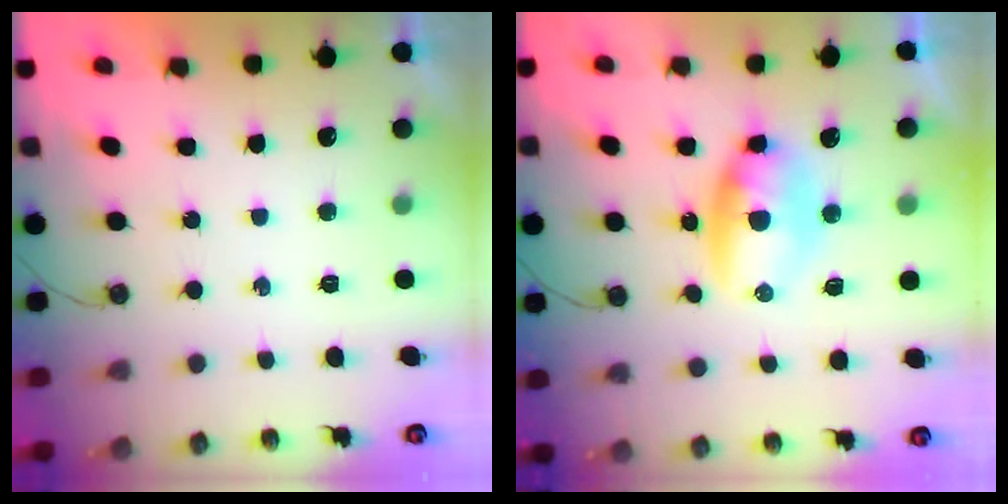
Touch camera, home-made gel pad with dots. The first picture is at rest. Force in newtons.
{"total": 17.5, "press": 10.4, "slide": 14.1}